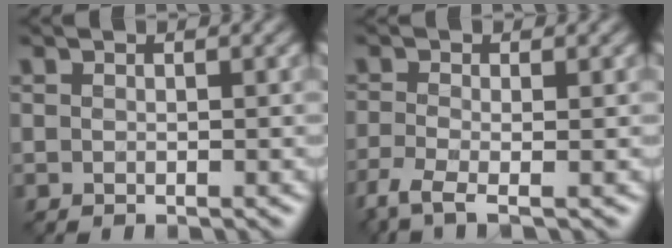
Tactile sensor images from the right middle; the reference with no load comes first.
{"total": 3.4, "force": [-2.2, 0.8, 2.5], "torque": [-0.070, -0.014, -0.052]}